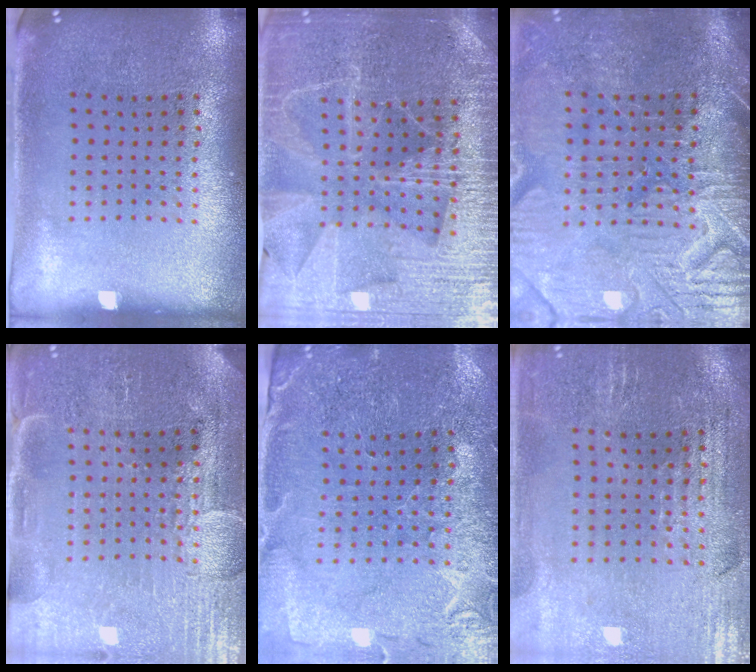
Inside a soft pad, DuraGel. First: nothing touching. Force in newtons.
{"total": 4.5, "press": 4.2, "slide": 1.8}
{"total": 4.4, "press": 4.0, "slide": 1.8}
{"total": 4.0, "press": 3.7, "slide": 1.5}
{"total": 0.7, "press": 0.7, "slide": 0.3}
{"total": 1.1, "press": 1.1, "slide": 0.3}